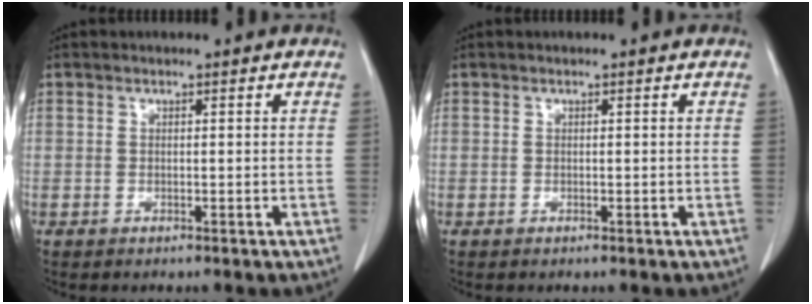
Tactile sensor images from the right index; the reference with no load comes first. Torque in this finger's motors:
{"motor_torque": [0.00, 0.00, 0.00, 0.00]}